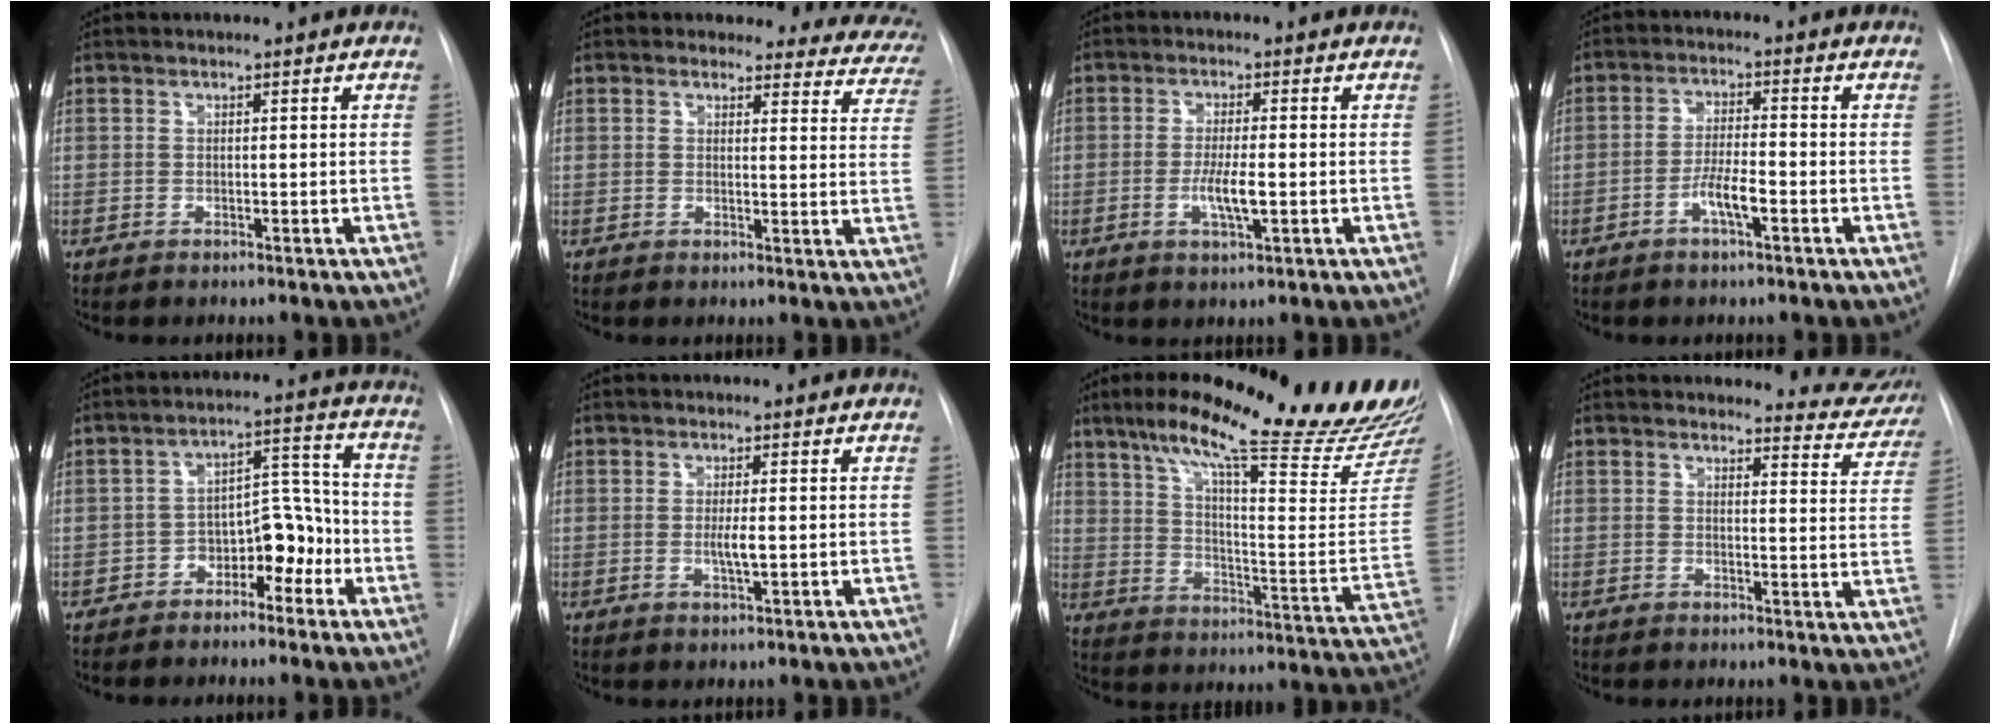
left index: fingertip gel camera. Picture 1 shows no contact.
{"total": 14.3, "force": [13.3, 5.1, 1.5], "torque": [0.028, -0.068, 0.102]}
{"total": 4.6, "force": [-1.2, 0.7, 4.4], "torque": [-0.086, -0.011, -0.020]}
{"total": 4.6, "force": [-2.3, 0.7, 3.9], "torque": [-0.075, -0.001, -0.045]}
{"total": 8.0, "force": [-4.3, 4.1, 5.4], "torque": [-0.079, 0.032, -0.066]}
{"total": 2.3, "force": [-0.3, 0.3, 2.3], "torque": [-0.045, -0.007, -0.006]}
{"total": 29.7, "force": [23.5, 3.3, 17.8], "torque": [-0.236, -0.060, 0.308]}
{"total": 7.8, "force": [7.7, 1.5, -0.3], "torque": [0.027, -0.057, 0.060]}